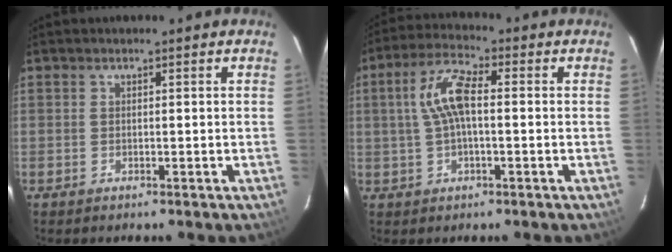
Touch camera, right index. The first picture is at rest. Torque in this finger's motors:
{"motor_torque": [0.70, -0.37, 0.63, 0.16]}